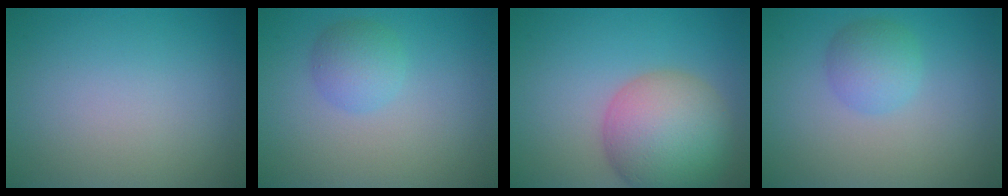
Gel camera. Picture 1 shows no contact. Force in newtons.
{"total": 2.4, "press": 2.4, "slide": 0.0}
{"total": 8.8, "press": 8.8, "slide": 0.5}
{"total": 2.7, "press": 2.7, "slide": 0.1}